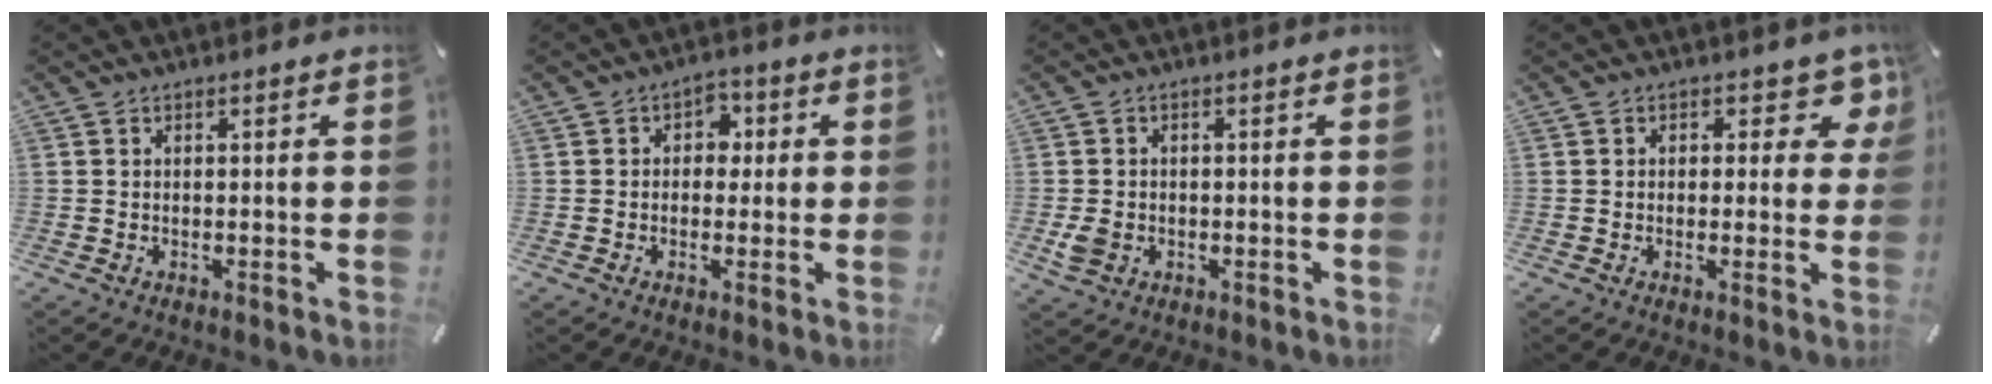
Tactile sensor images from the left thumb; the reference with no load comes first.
{"total": 4.4, "force": [0.0, 3.8, 2.2], "torque": [-0.025, 0.005, -0.009]}
{"total": 3.4, "force": [-0.9, 2.9, 1.7], "torque": [-0.025, 0.001, -0.016]}
{"total": 5.9, "force": [2.5, 3.8, 3.7], "torque": [-0.024, -0.014, 0.035]}